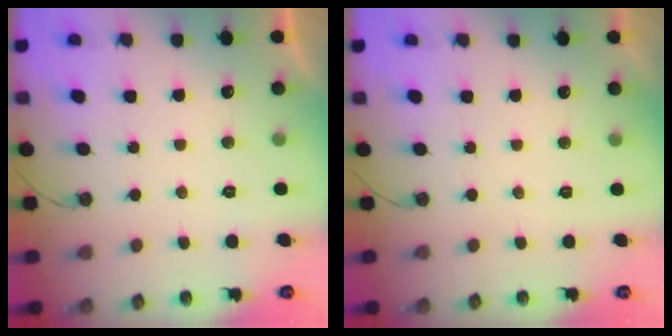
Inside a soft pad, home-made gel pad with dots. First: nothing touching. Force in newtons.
{"total": 0.0}